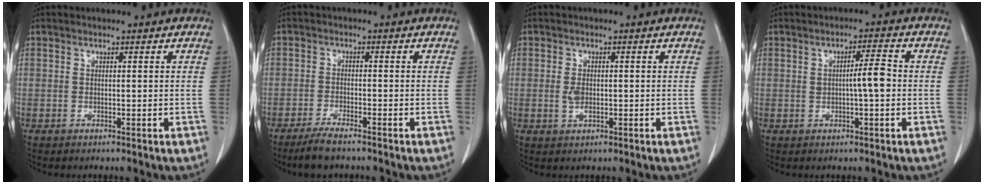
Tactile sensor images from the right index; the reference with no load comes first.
{"total": 4.1, "force": [-3.4, 0.4, 2.3], "torque": [-0.049, -0.009, -0.063]}
{"total": 2.2, "force": [-0.2, 1.0, 2.0], "torque": [-0.039, 0.001, 0.000]}
{"total": 3.9, "force": [-0.1, 0.3, 3.9], "torque": [-0.061, 0.006, 0.000]}